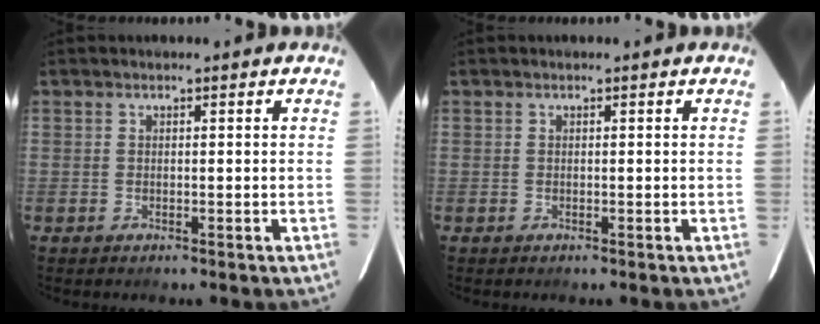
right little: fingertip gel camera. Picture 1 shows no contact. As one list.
[{"total": 0.0}]